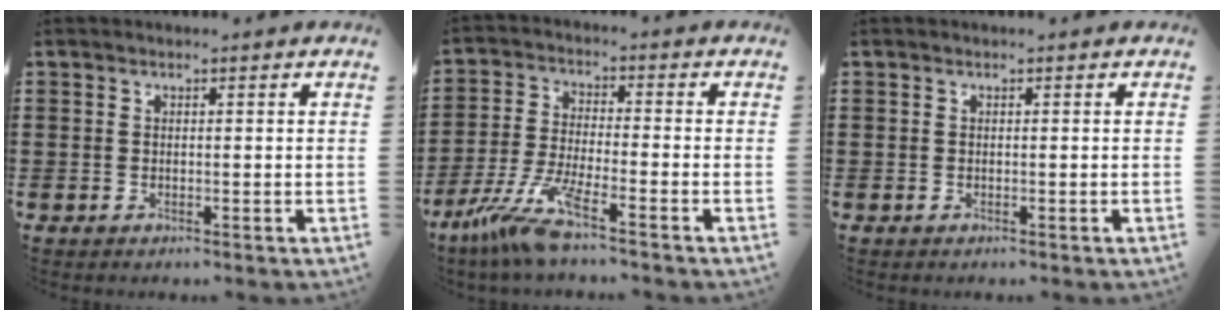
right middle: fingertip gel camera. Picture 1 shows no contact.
{"total": 8.0, "force": [-6.0, 0.1, 5.3], "torque": [-0.132, -0.023, -0.122]}
{"total": 0.0}